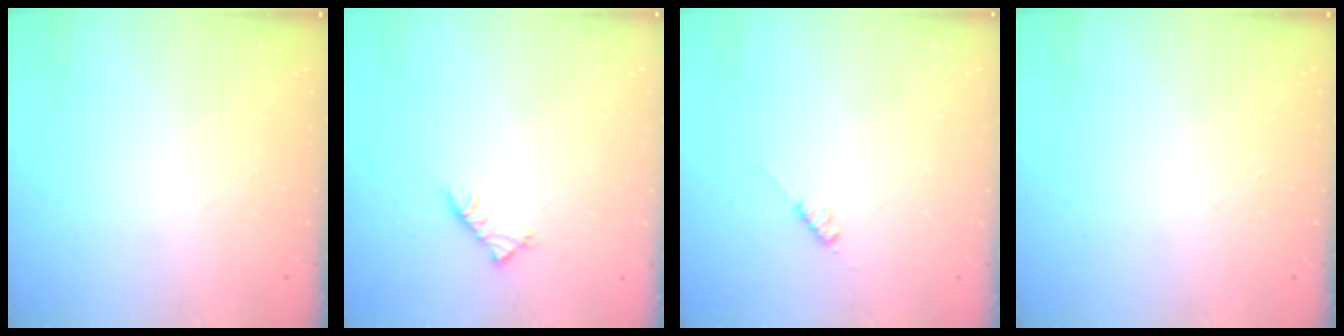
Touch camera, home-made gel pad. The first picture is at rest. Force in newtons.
{"total": 4.2, "press": 4.1, "slide": 0.7}
{"total": 2.8, "press": 2.8, "slide": 0.5}
{"total": 0.0}